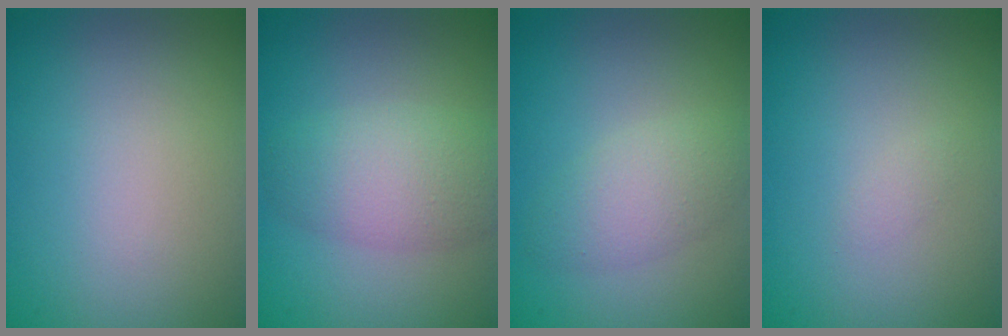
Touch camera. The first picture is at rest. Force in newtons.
{"total": 4.5, "press": 4.5, "slide": 0.1}
{"total": 2.9, "press": 2.9, "slide": 0.1}
{"total": 0.5, "press": 0.5, "slide": 0.0}